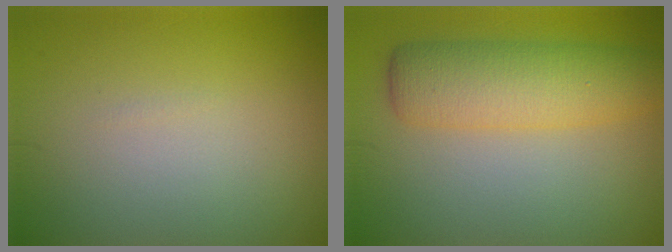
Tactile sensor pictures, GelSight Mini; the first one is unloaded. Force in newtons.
{"total": 6.0, "press": 6.0, "slide": 0.1}